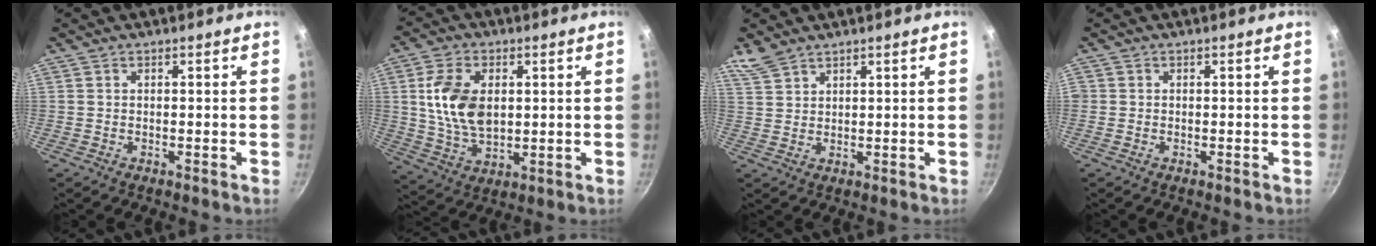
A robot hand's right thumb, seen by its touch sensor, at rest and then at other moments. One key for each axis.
{"total": 12.6, "fx": 2.0, "fy": 7.9, "fz": 9.6, "tx": -0.169, "ty": -0.014, "tz": 0.042}
{"total": 3.8, "fx": 3.3, "fy": 1.6, "fz": 1.0, "tx": -0.020, "ty": 0.001, "tz": 0.077}
{"total": 0.0}